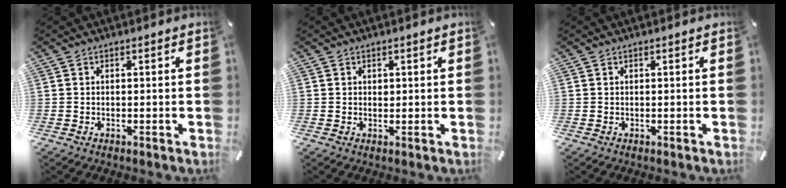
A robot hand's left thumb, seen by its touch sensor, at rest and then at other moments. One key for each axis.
{"total": 0.8, "fx": 0.3, "fy": 0.7, "fz": 0.3, "tx": 0.003, "ty": -0.002, "tz": 0.004}
{"total": 0.0}